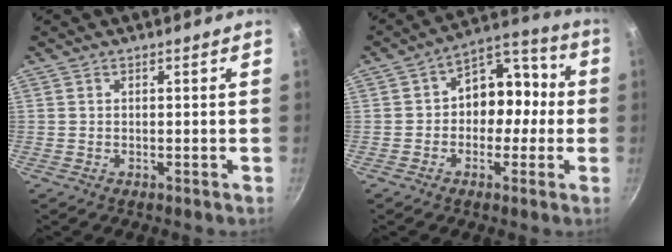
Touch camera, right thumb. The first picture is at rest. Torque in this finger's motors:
{"motor_torque": [-0.67, 0.64, 0.07, 0.12, 0.06]}